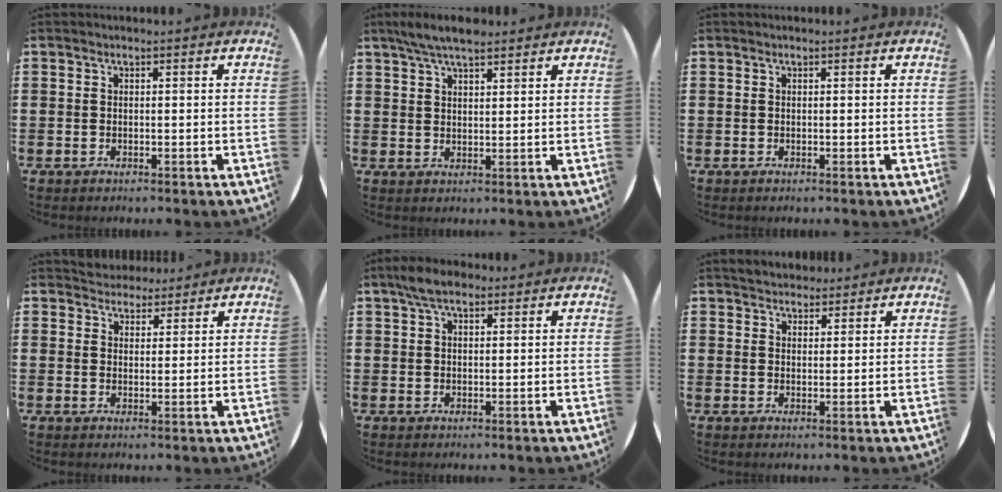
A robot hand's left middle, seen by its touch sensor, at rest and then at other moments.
{"total": 5.0, "force": [4.1, 1.2, 2.6], "torque": [-0.059, -0.001, 0.075]}
{"total": 0.0}
{"total": 3.3, "force": [3.2, 1.0, -0.2], "torque": [-0.006, -0.008, 0.061]}
{"total": 3.9, "force": [2.8, 1.5, 2.3], "torque": [-0.043, 0.006, 0.048]}
{"total": 2.7, "force": [2.6, 0.7, 0.0], "torque": [0.003, -0.003, 0.049]}